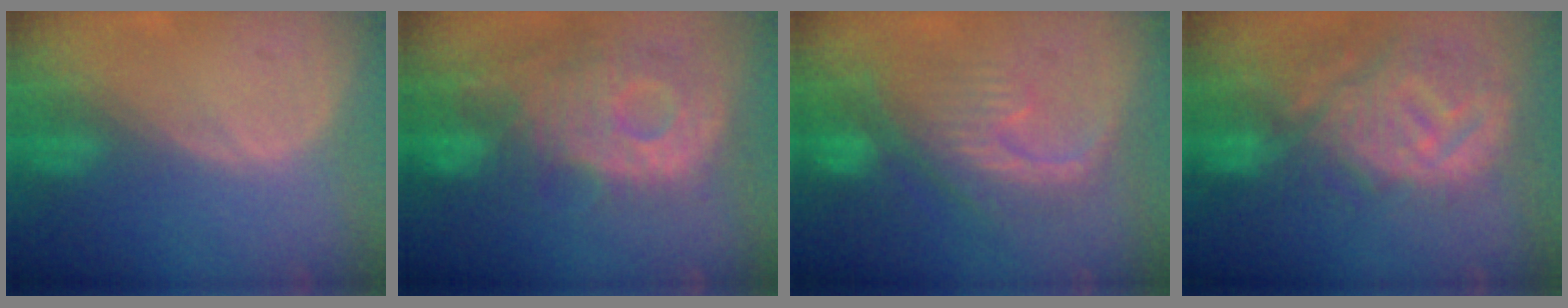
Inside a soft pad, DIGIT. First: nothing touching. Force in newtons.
{"total": 12.2, "press": 10.9, "slide": 5.6}
{"total": 9.4, "press": 9.0, "slide": 2.7}
{"total": 12.4, "press": 11.1, "slide": 5.6}